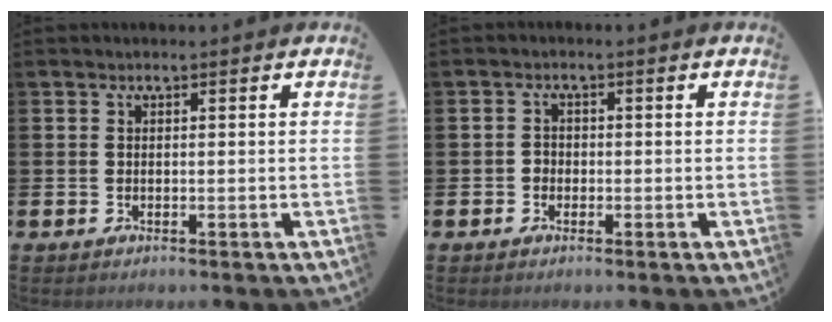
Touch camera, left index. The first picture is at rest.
{"total": 1.4, "force": [-0.5, 1.2, 0.3], "torque": [-0.007, 0.005, -0.012]}